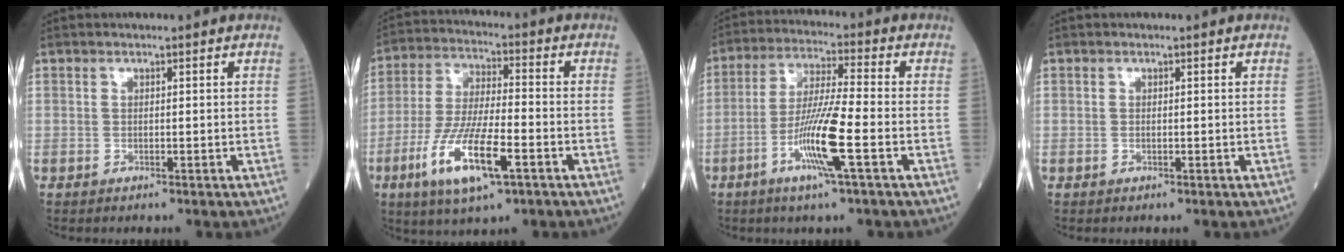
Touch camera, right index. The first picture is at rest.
{"total": 13.0, "force": [-5.6, 2.7, 11.5], "torque": [-0.234, -0.016, -0.100]}
{"total": 10.5, "force": [-3.8, -0.4, 9.7], "torque": [-0.191, -0.010, -0.077]}
{"total": 0.0}